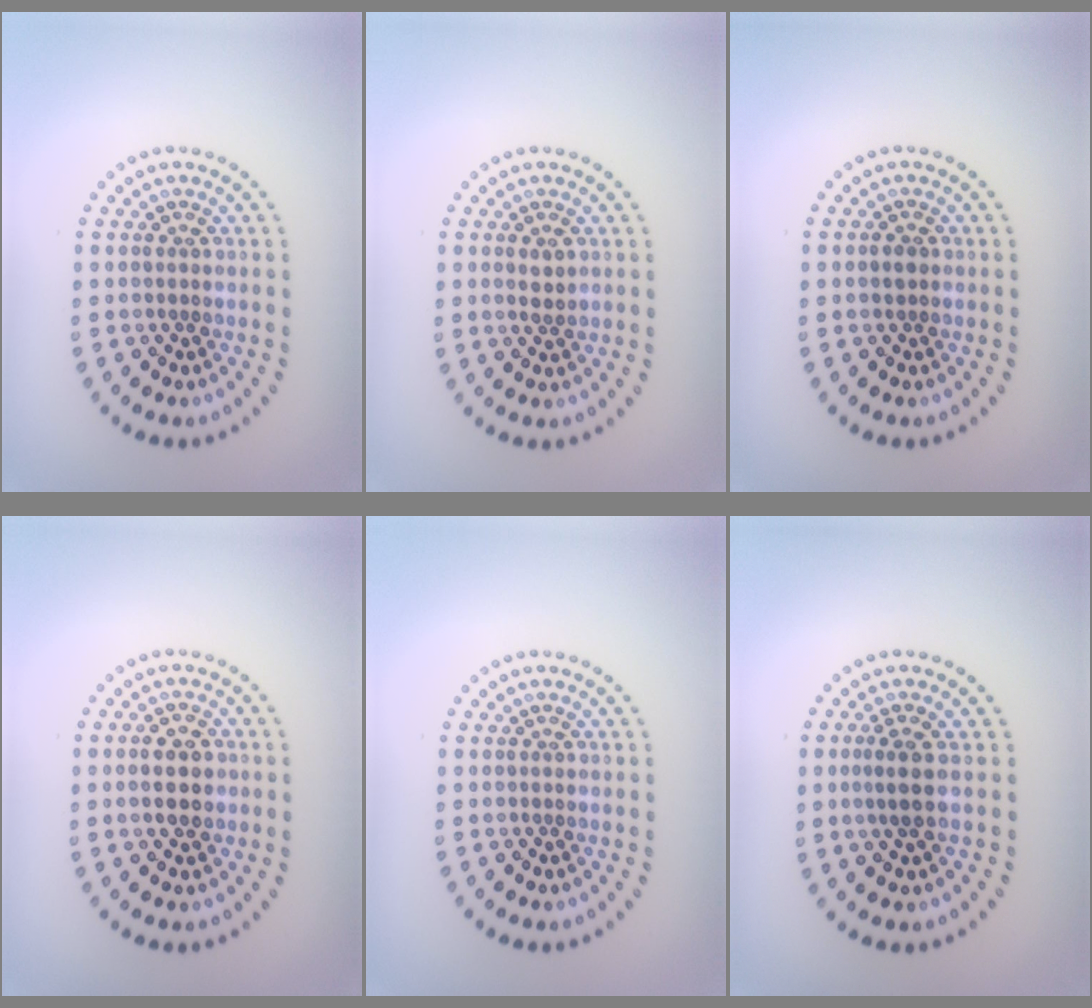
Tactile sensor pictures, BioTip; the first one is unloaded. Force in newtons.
{"total": 1.2, "press": 1.1, "slide": 0.5}
{"total": 1.0, "press": 0.9, "slide": 0.3}
{"total": 2.6, "press": 2.6, "slide": 0.0}
{"total": 0.0}
{"total": 2.0, "press": 1.5, "slide": 1.3}